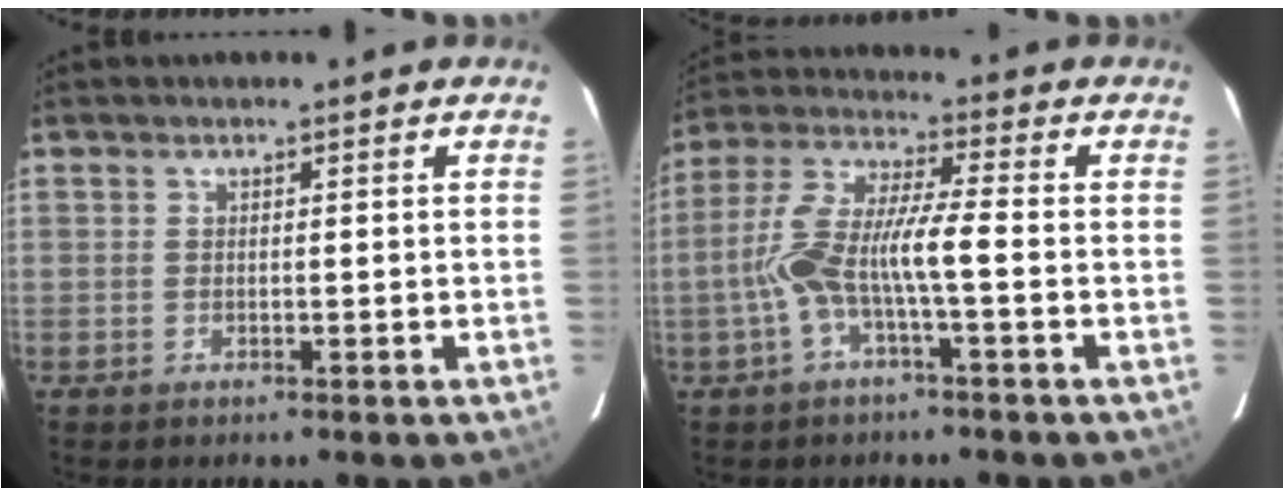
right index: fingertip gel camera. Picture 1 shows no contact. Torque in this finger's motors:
{"motor_torque": [0.45, -0.18, 0.33, 0.16]}